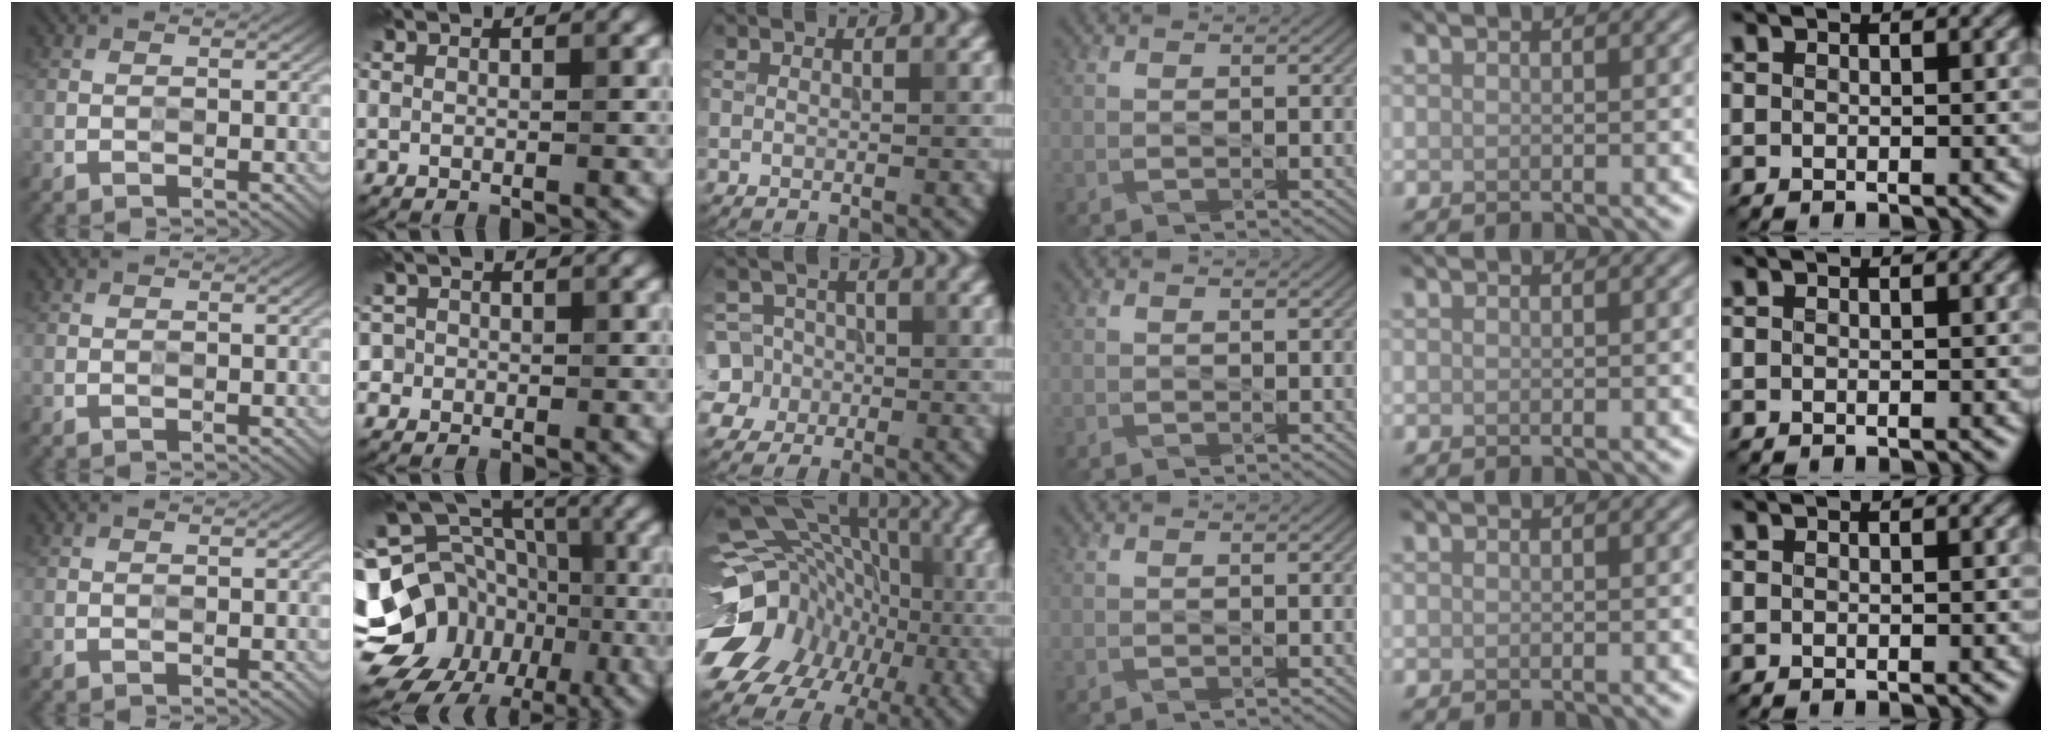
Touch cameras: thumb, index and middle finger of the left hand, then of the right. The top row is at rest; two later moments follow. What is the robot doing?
{"motion": "press", "object": "sticky note"}